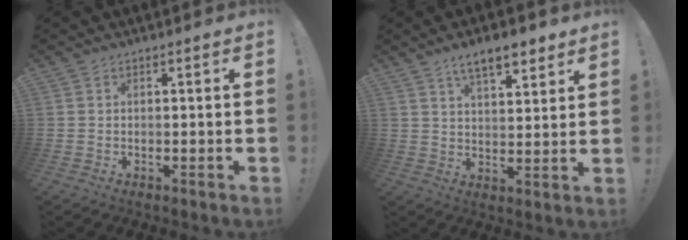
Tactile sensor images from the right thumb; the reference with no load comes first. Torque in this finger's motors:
{"motor_torque": [0.02, 0.19, 0.42, 0.71, 0.29]}